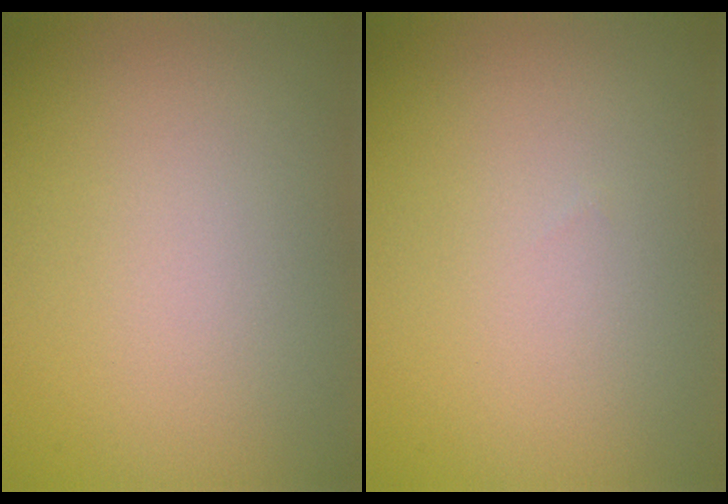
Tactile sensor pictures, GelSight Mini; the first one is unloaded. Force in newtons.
{"total": 0.0}